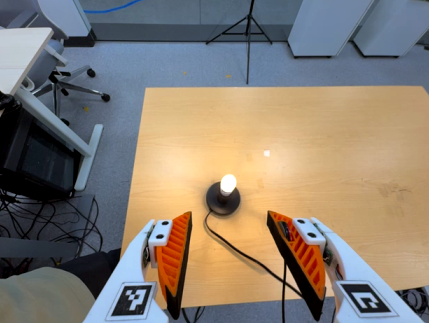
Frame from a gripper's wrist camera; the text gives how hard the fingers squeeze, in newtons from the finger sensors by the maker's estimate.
{"total": 0.0}